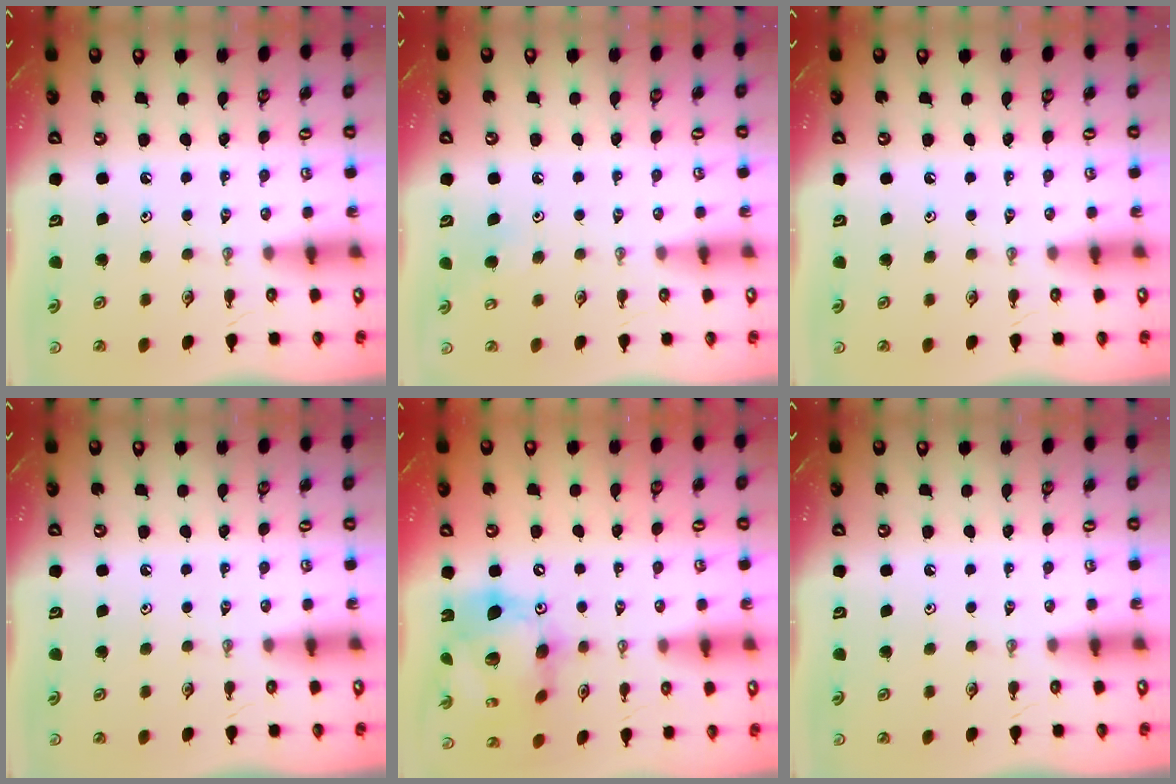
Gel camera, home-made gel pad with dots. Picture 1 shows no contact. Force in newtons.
{"total": 6.0, "press": 5.9, "slide": 0.5}
{"total": 0.0}
{"total": 0.0}
{"total": 17.5, "press": 17.4, "slide": 1.9}
{"total": 0.0}